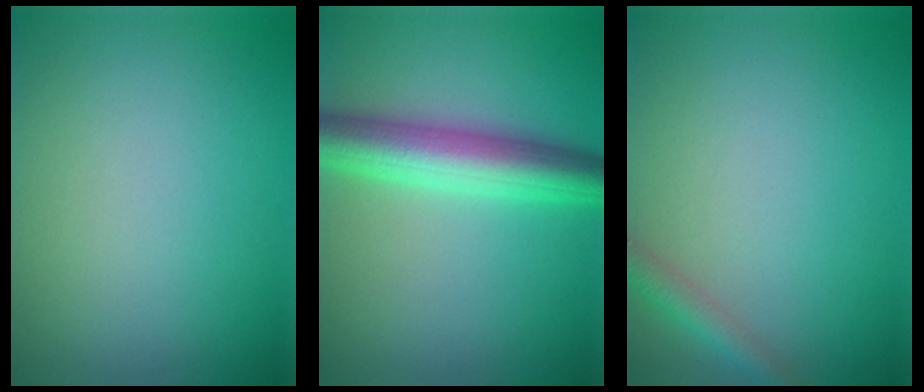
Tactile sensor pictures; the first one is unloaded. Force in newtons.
{"total": 6.3, "press": 6.3, "slide": 0.1}
{"total": 1.9, "press": 1.9, "slide": 0.1}